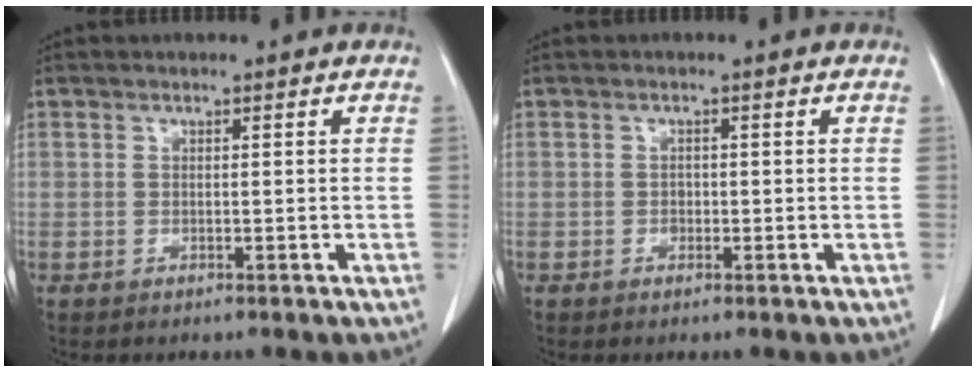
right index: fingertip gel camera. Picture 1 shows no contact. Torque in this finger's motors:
{"motor_torque": [0.00, -0.03, -0.01, 0.00]}